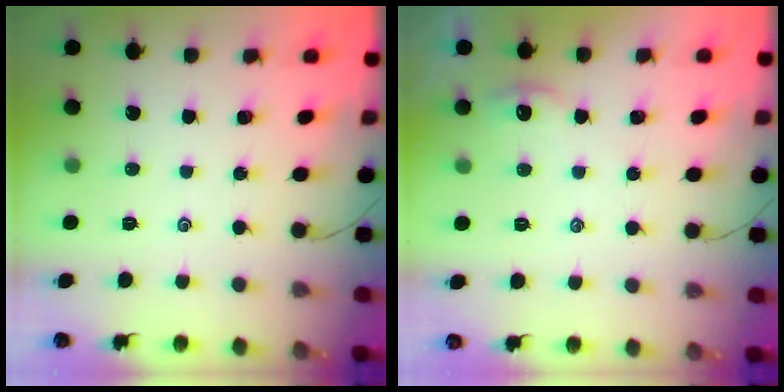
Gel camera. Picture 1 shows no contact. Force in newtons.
{"total": 2.4, "press": 2.3, "slide": 0.4}